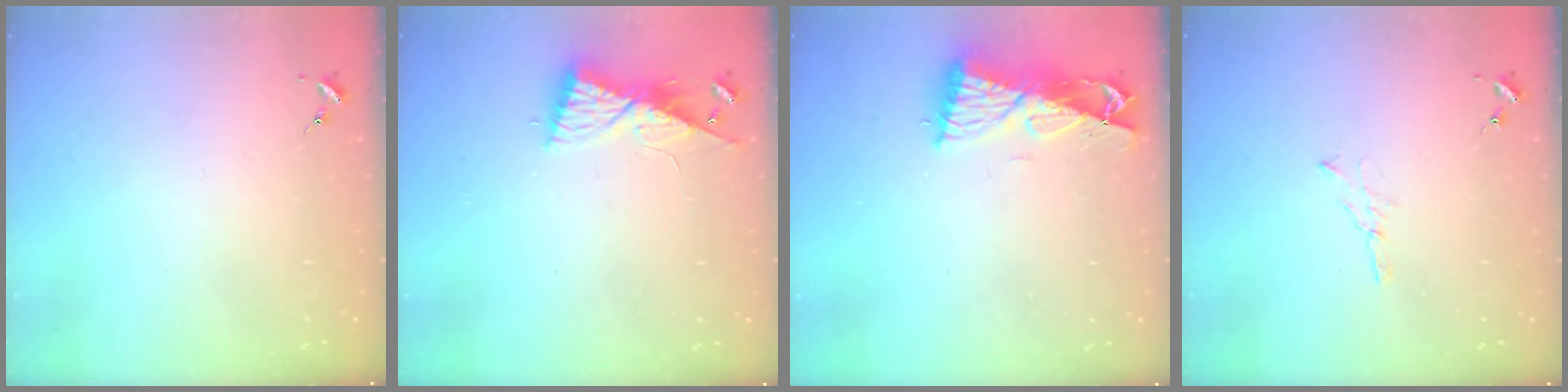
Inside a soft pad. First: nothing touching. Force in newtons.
{"total": 8.4, "press": 8.4, "slide": 0.7}
{"total": 9.6, "press": 9.5, "slide": 1.2}
{"total": 2.6, "press": 2.6, "slide": 0.3}